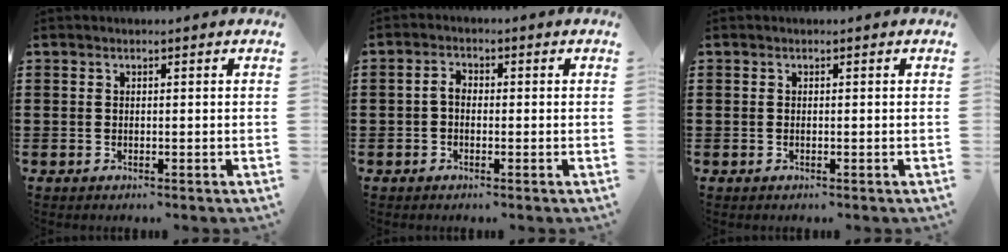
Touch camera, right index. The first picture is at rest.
{"total": 2.1, "force": [-0.5, 1.3, 1.6], "torque": [-0.040, 0.002, -0.013]}
{"total": 0.0}